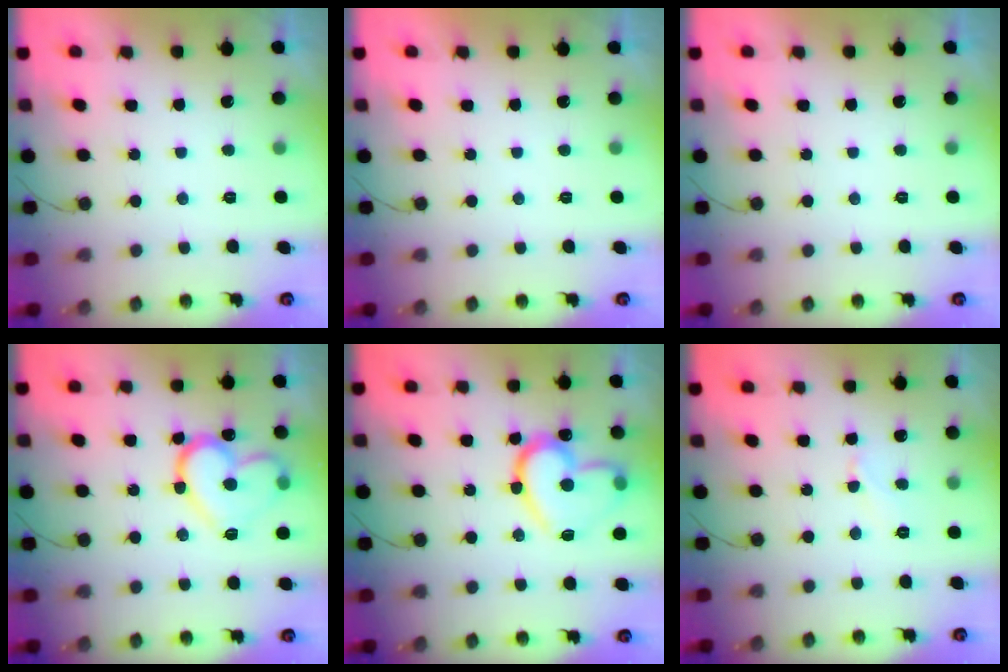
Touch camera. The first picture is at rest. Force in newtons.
{"total": 1.8, "press": 1.8, "slide": 0.0}
{"total": 0.0}
{"total": 15.5, "press": 15.4, "slide": 1.5}
{"total": 19.4, "press": 19.3, "slide": 1.7}
{"total": 4.1, "press": 4.1, "slide": 0.4}